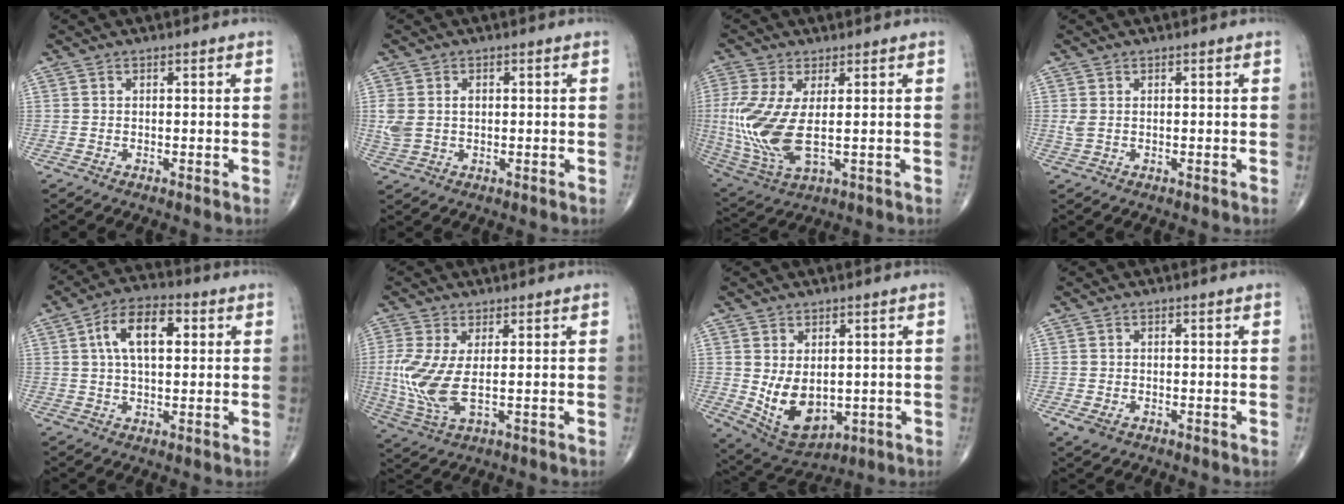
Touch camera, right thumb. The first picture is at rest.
{"total": 4.8, "force": [0.5, 3.3, 3.4], "torque": [-0.080, 0.010, 0.016]}
{"total": 13.4, "force": [0.0, 5.6, 12.2], "torque": [-0.293, -0.018, 0.012]}
{"total": 1.4, "force": [0.3, 0.8, 1.1], "torque": [-0.031, 0.009, 0.011]}
{"total": 10.5, "force": [2.5, 5.4, 8.7], "torque": [-0.145, 0.018, 0.038]}
{"total": 9.6, "force": [0.0, 3.9, 8.8], "torque": [-0.221, -0.015, 0.007]}
{"total": 10.6, "force": [-0.6, 6.8, 8.1], "torque": [-0.118, -0.011, 0.017]}
{"total": 2.7, "force": [-1.1, 1.8, 1.6], "torque": [-0.032, -0.001, -0.013]}